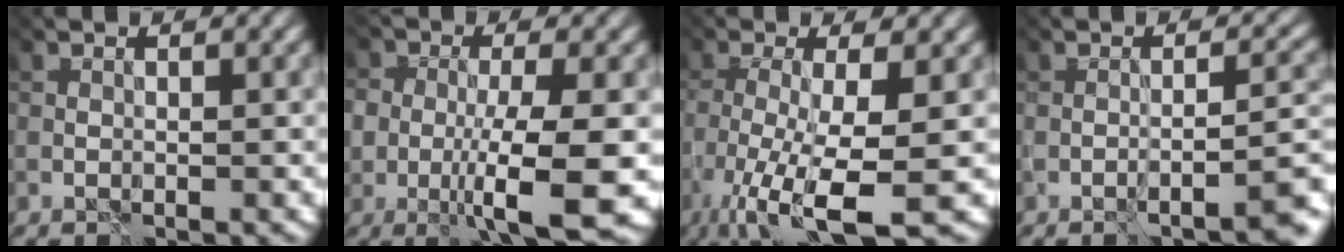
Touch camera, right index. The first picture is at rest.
{"total": 6.5, "force": [-1.8, 2.0, 5.9], "torque": [-0.104, -0.011, -0.030]}
{"total": 8.4, "force": [-4.0, 1.7, 7.2], "torque": [-0.142, -0.024, -0.066]}
{"total": 3.8, "force": [-2.4, 0.0, 3.0], "torque": [-0.034, 0.001, -0.037]}